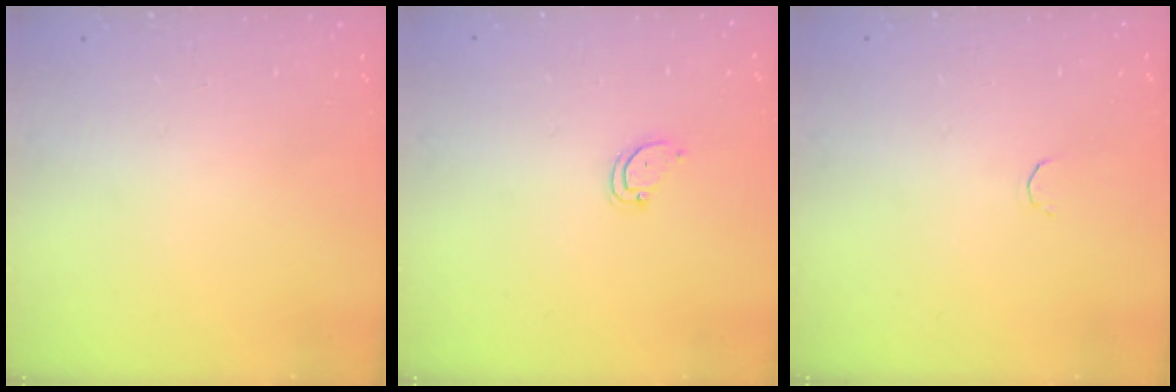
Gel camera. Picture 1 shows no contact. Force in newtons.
{"total": 2.8, "press": 2.8, "slide": 0.2}
{"total": 1.8, "press": 1.7, "slide": 0.4}